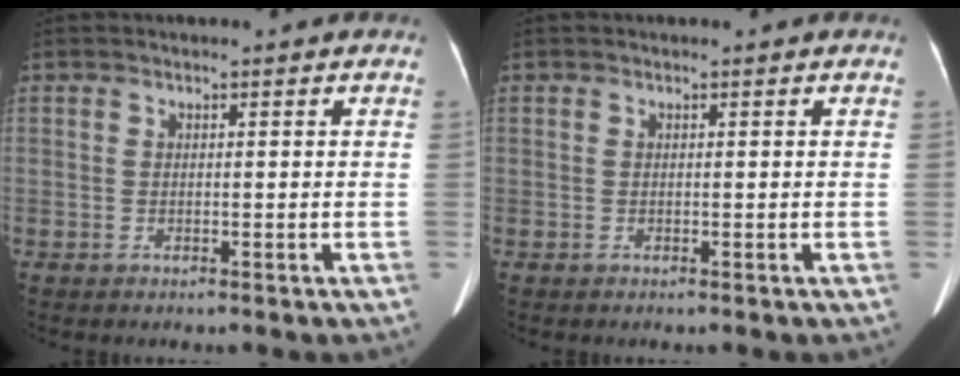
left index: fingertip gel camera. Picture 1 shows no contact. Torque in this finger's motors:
{"motor_torque": [0.00, 0.00, 0.00, 0.00]}